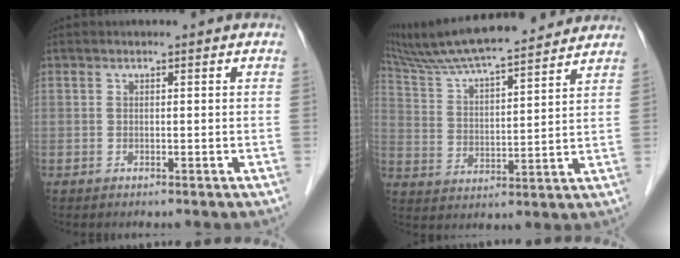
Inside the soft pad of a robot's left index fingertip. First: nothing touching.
{"total": 19.9, "force": [17.7, 2.2, 9.0], "torque": [-0.159, 0.035, 0.282]}